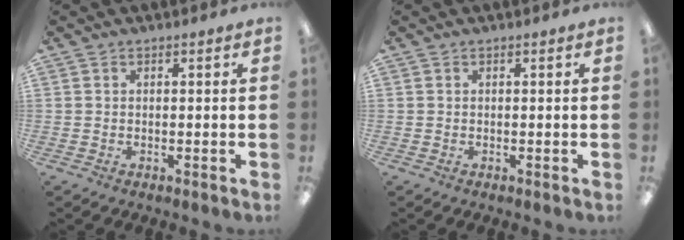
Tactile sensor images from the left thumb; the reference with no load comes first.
{"total": 0.0}